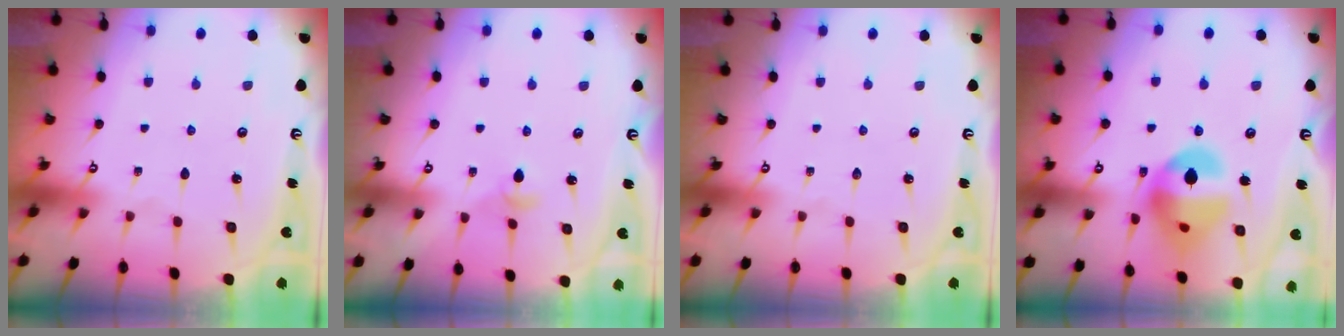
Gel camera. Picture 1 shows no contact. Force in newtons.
{"total": 3.6, "press": 3.6, "slide": 0.7}
{"total": 0.0}
{"total": 14.2, "press": 13.1, "slide": 5.6}